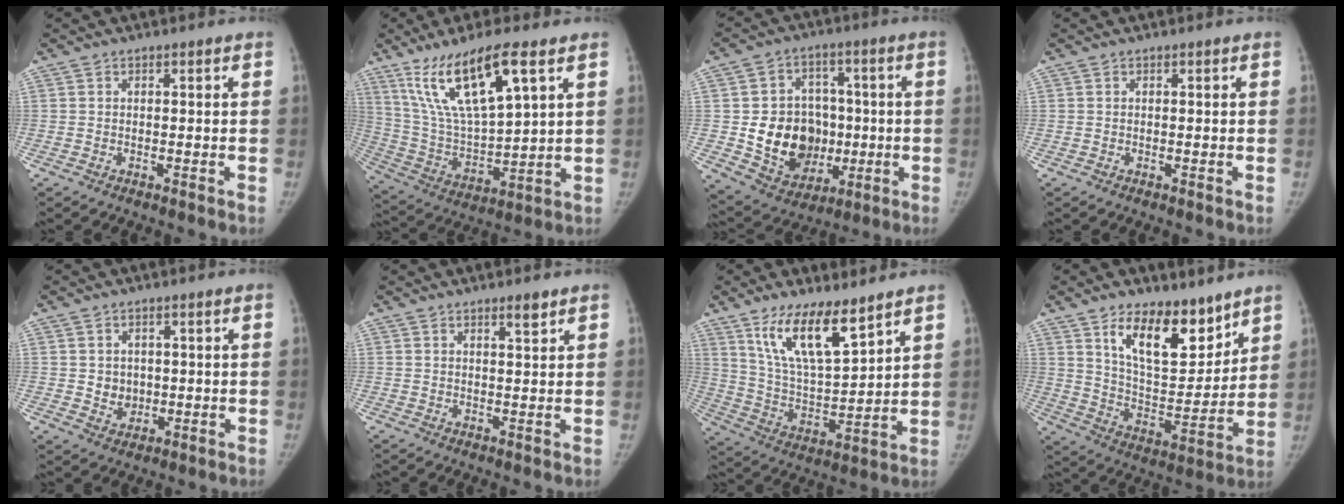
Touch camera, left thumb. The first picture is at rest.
{"total": 17.5, "force": [9.7, 4.4, 13.9], "torque": [-0.266, -0.038, 0.198]}
{"total": 16.3, "force": [-1.7, 13.2, 9.5], "torque": [-0.101, 0.011, -0.008]}
{"total": 0.0}
{"total": 3.9, "force": [0.3, 3.4, 1.9], "torque": [-0.014, -0.003, 0.015]}
{"total": 2.3, "force": [1.7, 0.3, 1.6], "torque": [-0.021, -0.012, 0.028]}
{"total": 14.3, "force": [9.5, 4.4, 9.8], "torque": [-0.156, -0.057, 0.191]}
{"total": 16.2, "force": [10.5, 7.6, 9.7], "torque": [-0.108, -0.079, 0.188]}